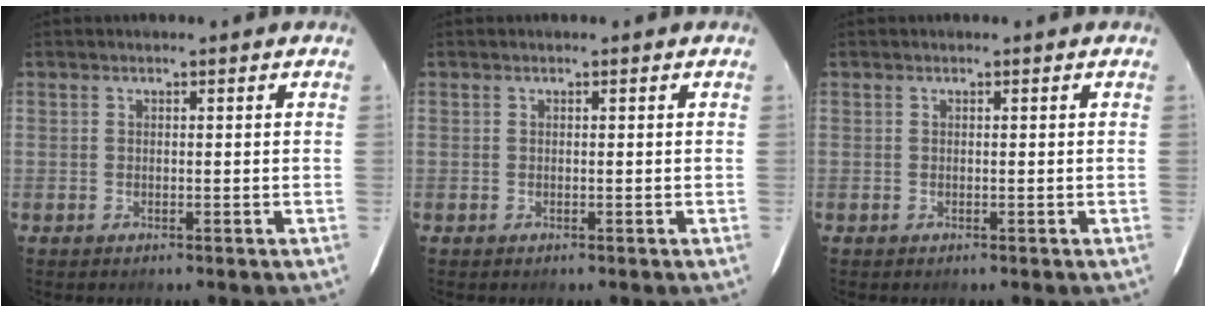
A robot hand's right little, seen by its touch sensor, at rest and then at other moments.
{"total": 0.0}
{"total": 0.0}